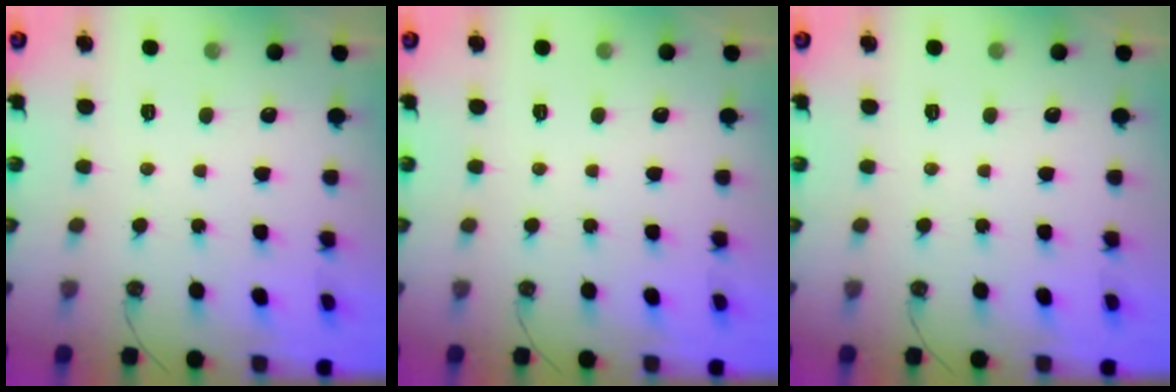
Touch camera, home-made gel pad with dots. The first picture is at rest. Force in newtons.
{"total": 0.0}
{"total": 0.0}